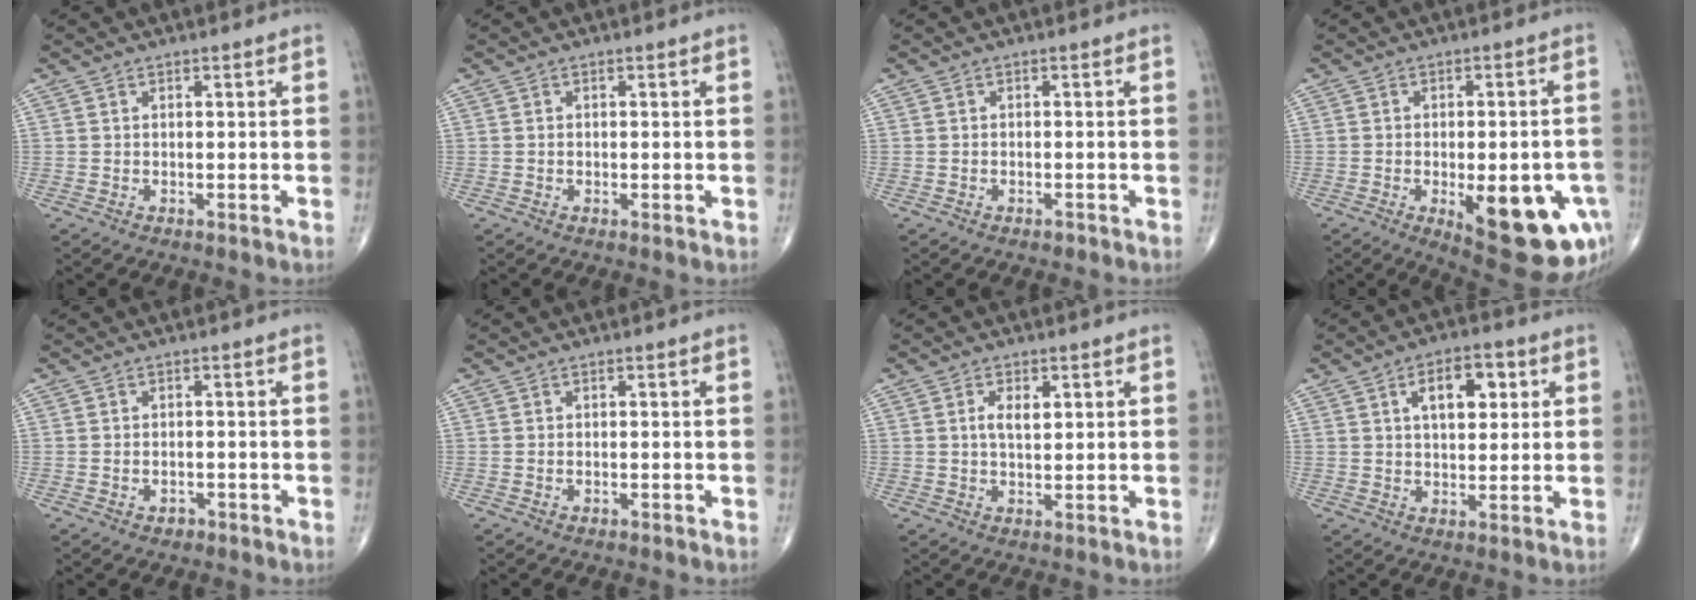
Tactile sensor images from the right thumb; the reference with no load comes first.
{"total": 0.6, "force": [-0.1, 0.4, 0.4], "torque": [-0.010, -0.002, -0.002]}
{"total": 0.8, "force": [-0.6, 0.5, 0.3], "torque": [-0.007, 0.001, -0.010]}
{"total": 18.6, "force": [-6.2, 7.5, 15.9], "torque": [-0.153, 0.007, -0.061]}
{"total": 1.8, "force": [-0.9, 1.3, 0.9], "torque": [-0.013, 0.009, -0.009]}
{"total": 0.6, "force": [-0.2, 0.4, 0.4], "torque": [-0.012, 0.005, -0.003]}
{"total": 3.6, "force": [1.0, 1.8, 2.9], "torque": [-0.046, -0.003, 0.016]}
{"total": 8.7, "force": [2.8, 4.6, 6.9], "torque": [-0.074, 0.001, 0.039]}